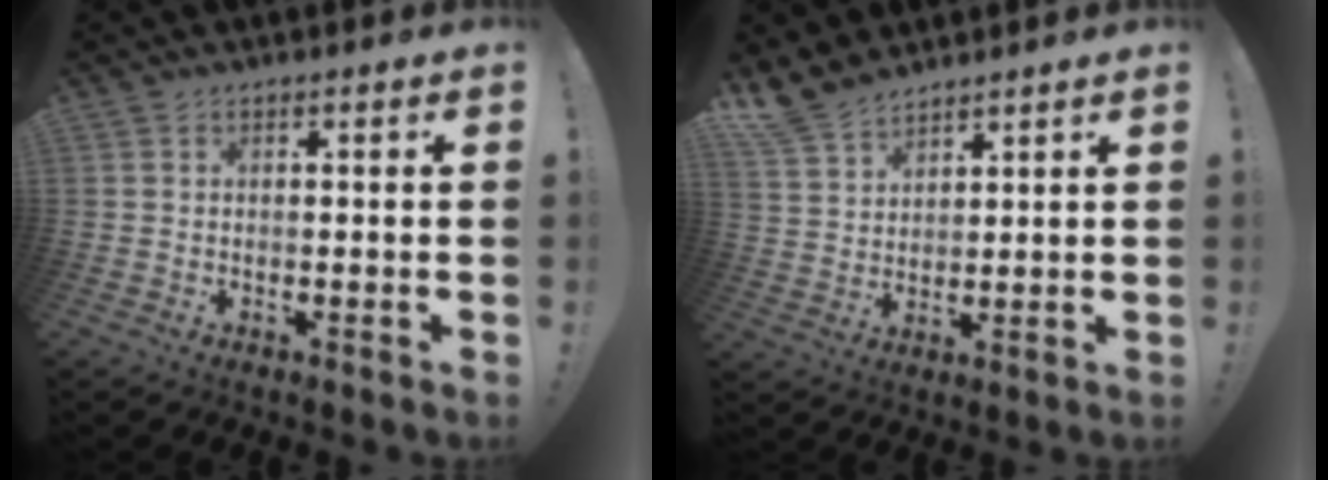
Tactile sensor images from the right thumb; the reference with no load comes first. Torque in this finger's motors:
{"motor_torque": [0.55, 0.61, 0.19, 0.14, 0.20]}